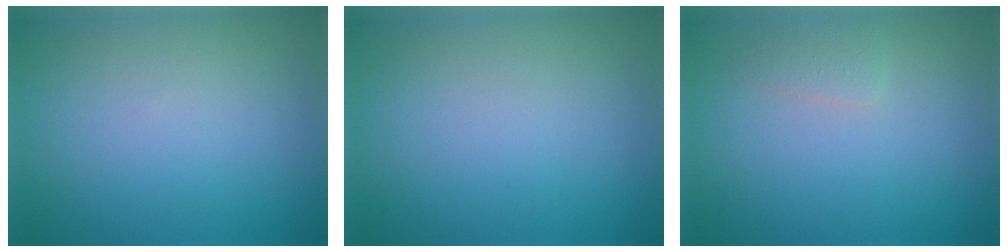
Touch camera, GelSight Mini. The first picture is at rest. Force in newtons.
{"total": 0.0}
{"total": 1.0, "press": 1.0, "slide": 0.1}